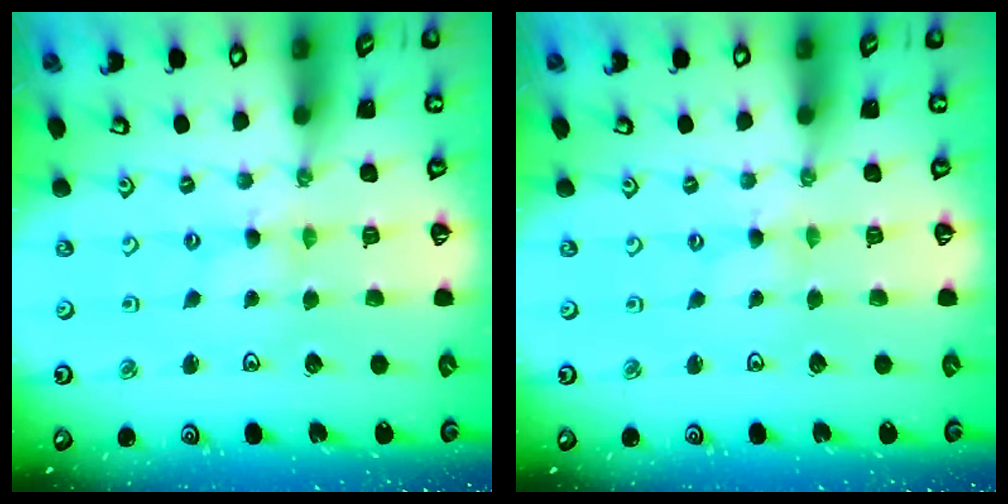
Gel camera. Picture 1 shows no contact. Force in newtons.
{"total": 0.0}